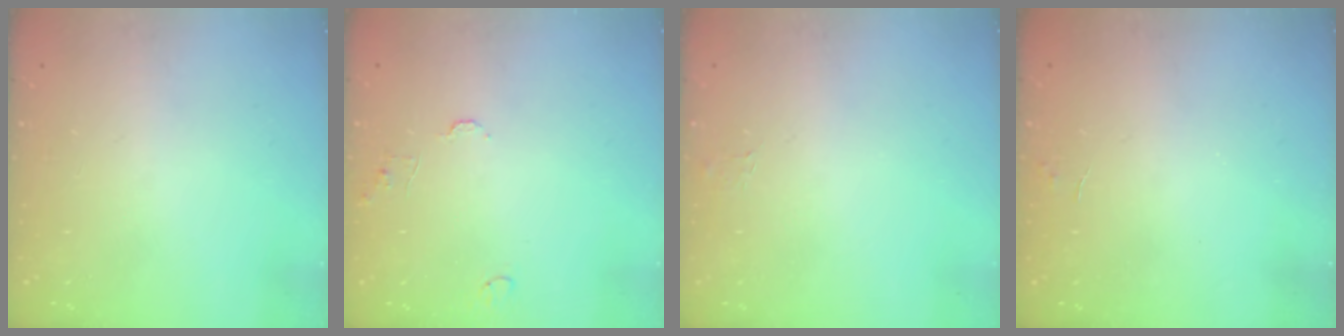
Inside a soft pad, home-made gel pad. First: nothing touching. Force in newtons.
{"total": 6.7, "press": 6.6, "slide": 0.6}
{"total": 3.4, "press": 3.4, "slide": 0.4}
{"total": 2.2, "press": 2.2, "slide": 0.2}